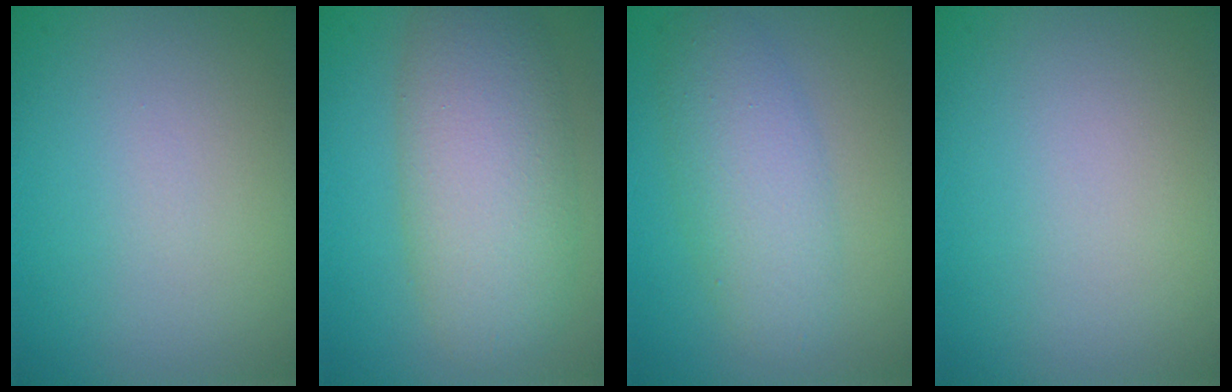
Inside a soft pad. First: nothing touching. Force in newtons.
{"total": 7.3, "press": 7.3, "slide": 0.2}
{"total": 4.4, "press": 4.4, "slide": 0.2}
{"total": 0.0}